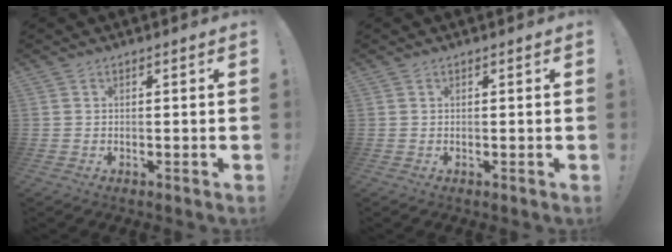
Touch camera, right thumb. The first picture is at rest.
{"total": 0.0}